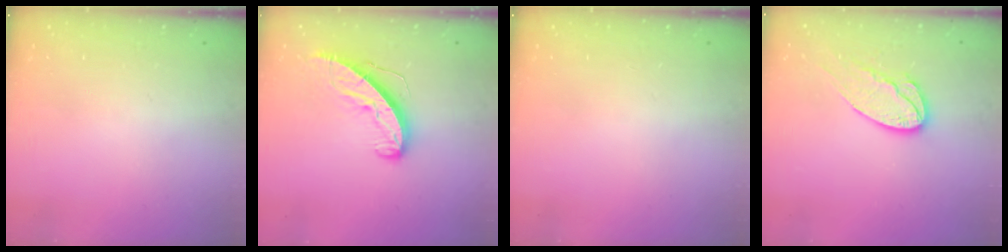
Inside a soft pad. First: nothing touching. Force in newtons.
{"total": 9.1, "press": 9.1, "slide": 0.2}
{"total": 0.0}
{"total": 12.7, "press": 12.7, "slide": 1.0}